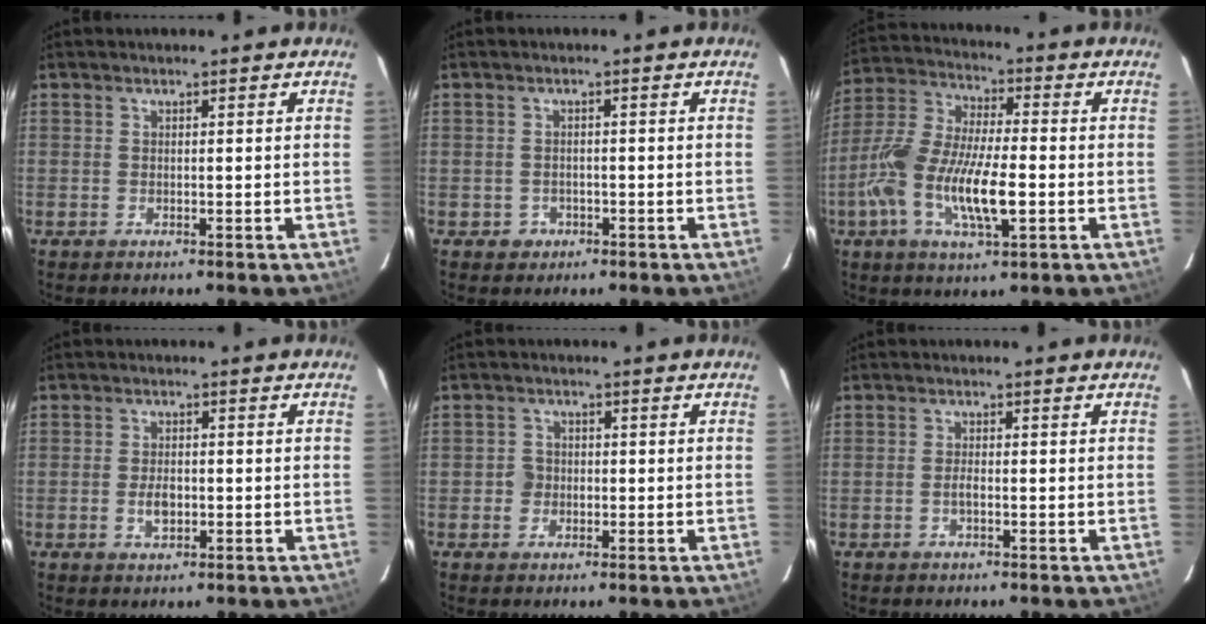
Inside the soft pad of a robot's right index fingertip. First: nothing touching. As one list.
[{"total": 2.6, "force": [-1.0, 2.4, 0.4], "torque": [-0.012, 0.004, -0.010]}, {"total": 15.8, "force": [-4.4, 5.2, 14.2], "torque": [-0.296, -0.008, -0.087]}, {"total": 3.4, "force": [-0.9, 2.1, 2.6], "torque": [-0.051, -0.001, -0.013]}, {"total": 2.9, "force": [-0.8, 2.7, 0.6], "torque": [-0.011, 0.005, -0.015]}, {"total": 2.3, "force": [-0.9, 0.6, 2.0], "torque": [-0.045, 0.002, -0.020]}]